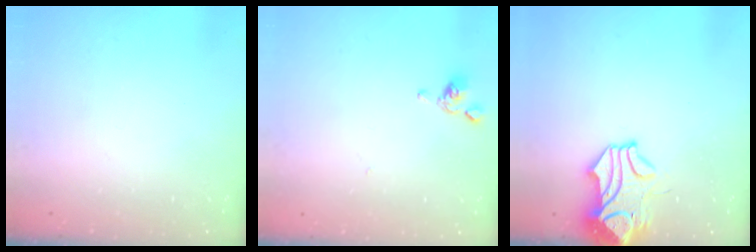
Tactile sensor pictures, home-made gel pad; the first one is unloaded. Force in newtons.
{"total": 2.2, "press": 2.2, "slide": 0.1}
{"total": 1.6, "press": 0.9, "slide": 1.3}